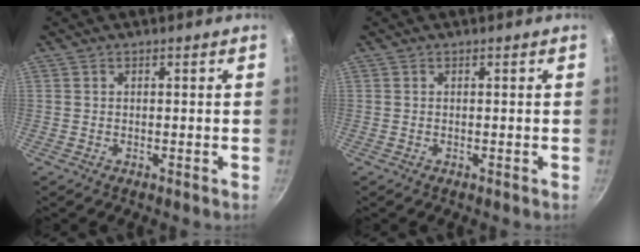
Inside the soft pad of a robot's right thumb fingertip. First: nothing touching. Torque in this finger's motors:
{"motor_torque": [0.64, -0.27, 0.15, 0.15, 0.05]}